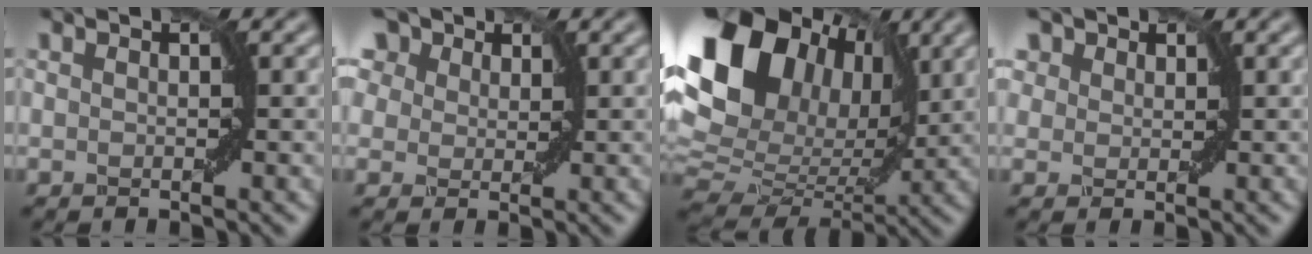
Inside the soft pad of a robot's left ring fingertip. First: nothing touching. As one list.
[{"total": 11.0, "force": [6.3, 7.0, 5.7], "torque": [-0.120, 0.045, 0.079]}, {"total": 15.2, "force": [5.4, 10.6, 9.5], "torque": [-0.202, 0.021, 0.101]}, {"total": 6.1, "force": [3.5, 4.1, 2.8], "torque": [-0.075, 0.020, 0.044]}]